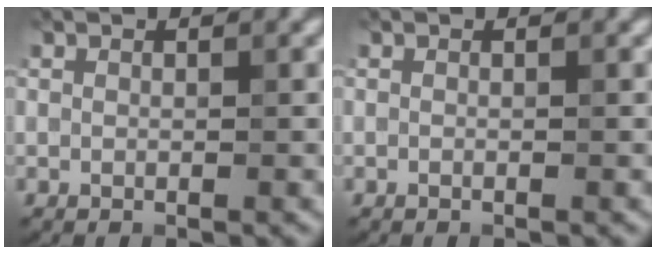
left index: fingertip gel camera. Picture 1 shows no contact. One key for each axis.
{"total": 0.0}